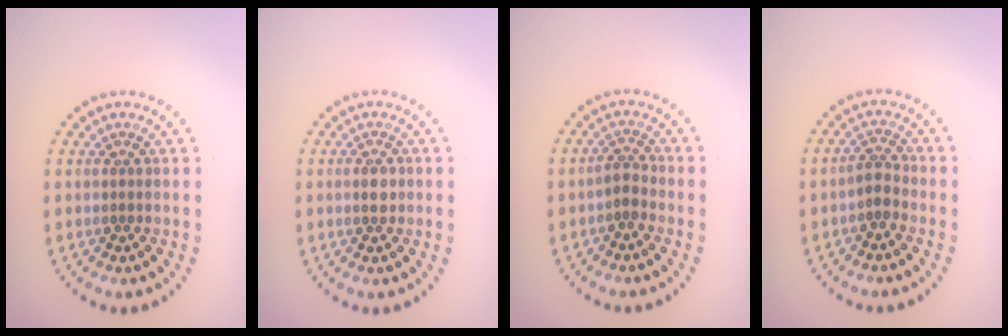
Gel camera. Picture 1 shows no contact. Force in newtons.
{"total": 1.5, "press": 1.4, "slide": 0.3}
{"total": 1.6, "press": 1.3, "slide": 0.9}
{"total": 1.7, "press": 1.4, "slide": 1.0}